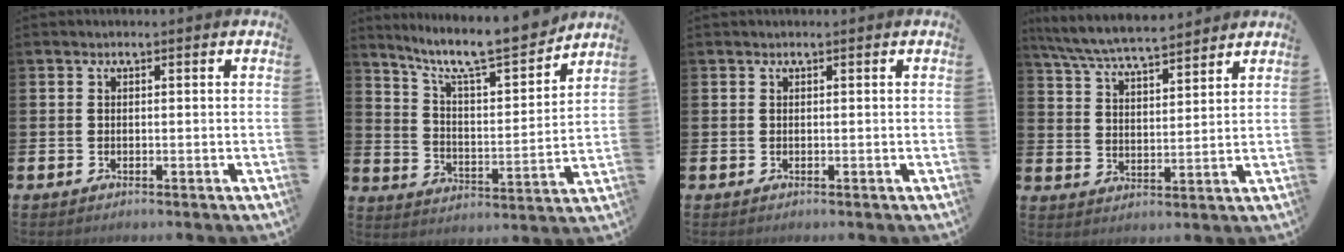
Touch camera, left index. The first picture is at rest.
{"total": 10.2, "force": [9.1, 1.6, 4.3], "torque": [-0.107, -0.065, 0.152]}
{"total": 0.0}
{"total": 7.0, "force": [6.7, 0.6, 2.0], "torque": [-0.064, -0.034, 0.120]}